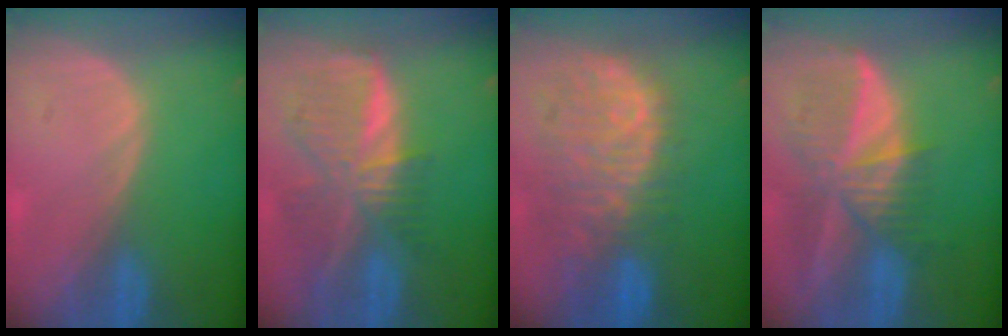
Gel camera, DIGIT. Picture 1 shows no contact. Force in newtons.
{"total": 9.1, "press": 8.0, "slide": 4.5}
{"total": 11.4, "press": 9.7, "slide": 5.9}
{"total": 9.4, "press": 8.2, "slide": 4.6}